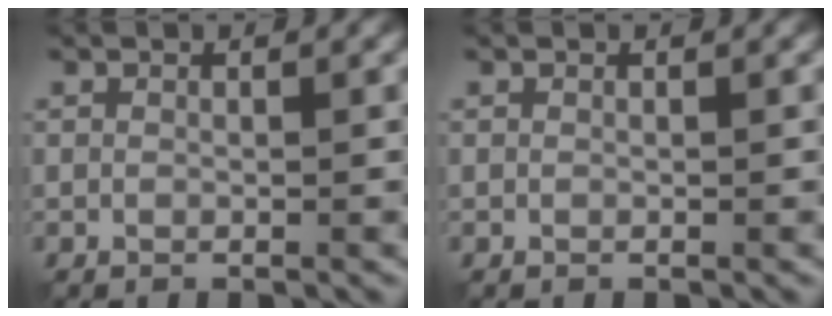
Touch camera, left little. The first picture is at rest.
{"total": 0.0}